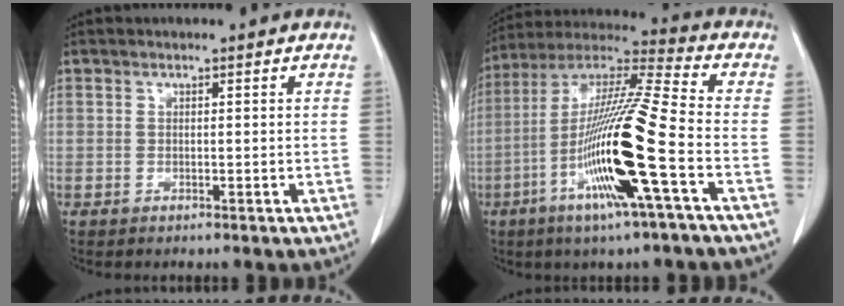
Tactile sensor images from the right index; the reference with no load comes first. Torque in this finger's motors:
{"motor_torque": [2.14, 0.00, 0.59, 0.17]}